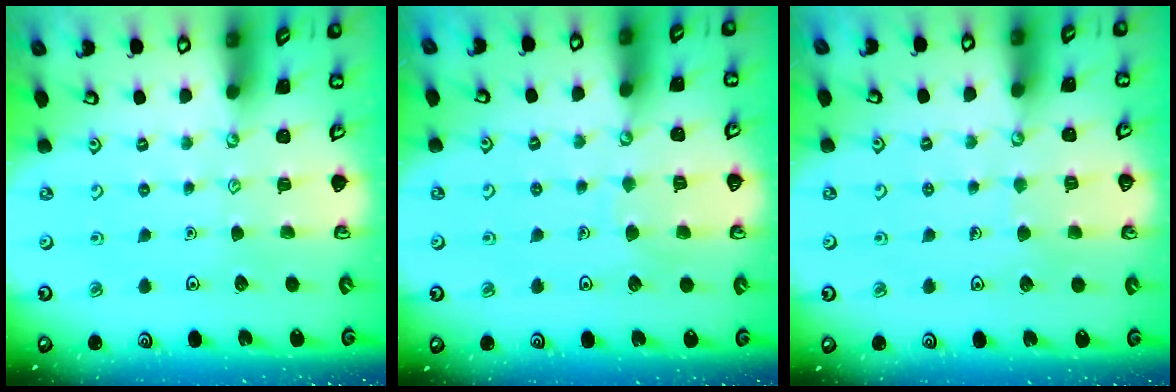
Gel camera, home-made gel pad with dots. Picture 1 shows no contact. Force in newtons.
{"total": 4.9, "press": 4.9, "slide": 0.3}
{"total": 4.9, "press": 4.9, "slide": 0.3}